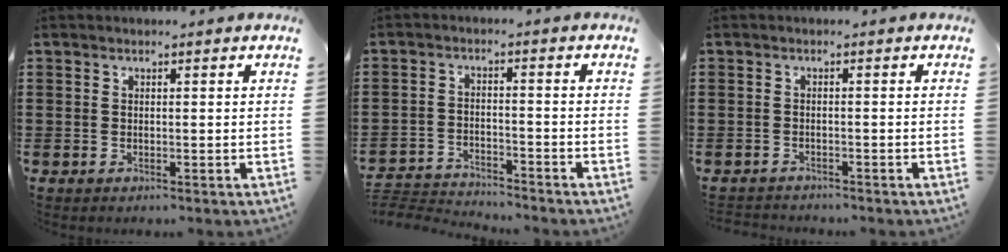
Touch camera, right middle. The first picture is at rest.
{"total": 3.6, "force": [-3.6, 0.5, 0.1], "torque": [-0.016, 0.002, -0.081]}
{"total": 1.4, "force": [-1.4, 0.3, -0.2], "torque": [-0.002, 0.002, -0.032]}